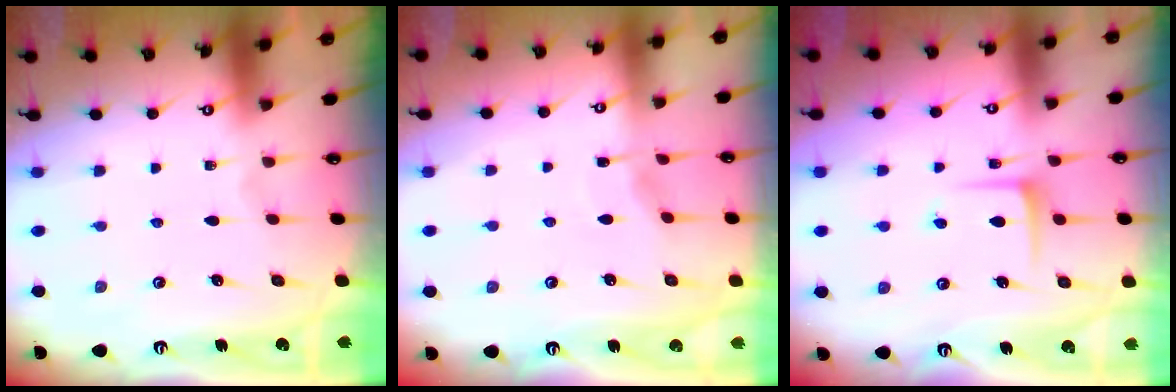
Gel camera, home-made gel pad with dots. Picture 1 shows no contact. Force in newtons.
{"total": 3.0, "press": 2.9, "slide": 0.6}
{"total": 6.6, "press": 6.6, "slide": 0.6}